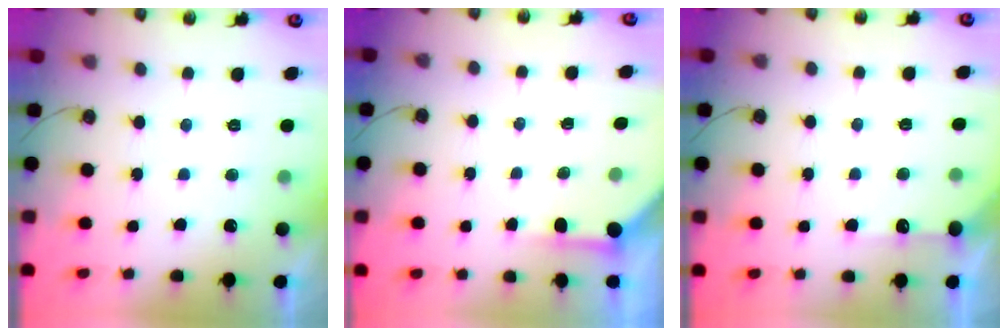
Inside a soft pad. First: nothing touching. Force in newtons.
{"total": 3.4, "press": 3.3, "slide": 0.4}
{"total": 5.4, "press": 5.3, "slide": 0.6}